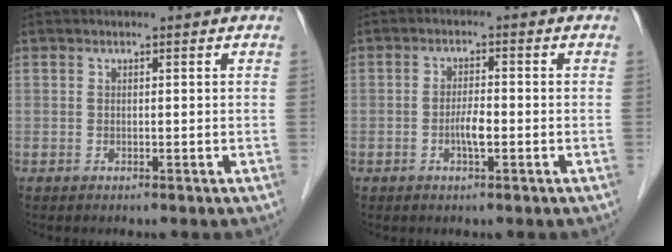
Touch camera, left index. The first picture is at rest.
{"total": 2.8, "force": [-1.0, 0.5, 2.6], "torque": [-0.050, 0.000, -0.019]}